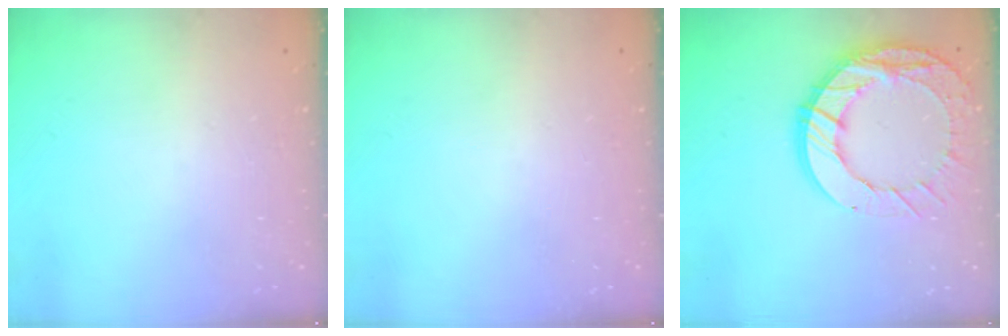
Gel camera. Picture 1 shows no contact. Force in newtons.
{"total": 0.0}
{"total": 18.3, "press": 18.3, "slide": 1.6}